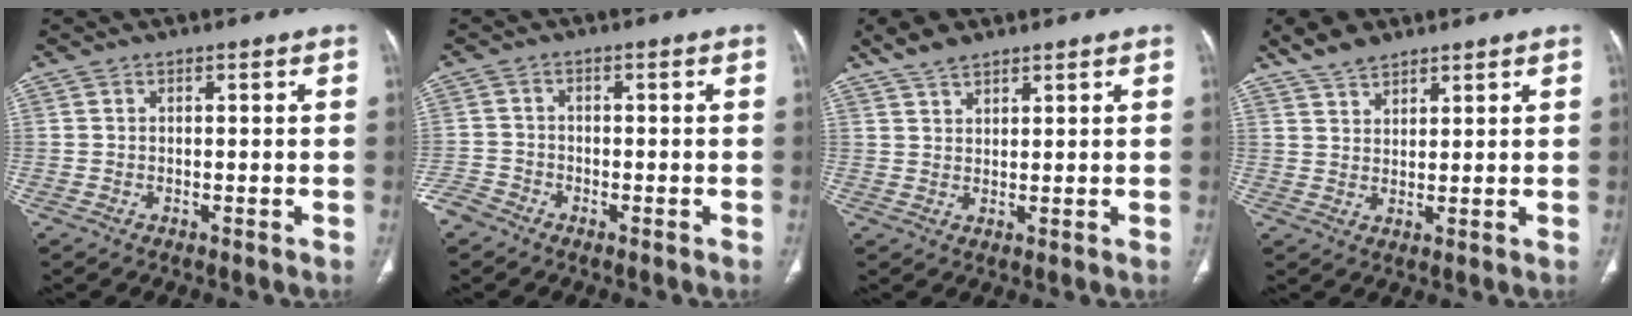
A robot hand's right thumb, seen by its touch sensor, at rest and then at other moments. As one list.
[{"total": 3.7, "force": [-2.8, 2.3, 0.7], "torque": [-0.011, 0.010, -0.062]}, {"total": 4.6, "force": [3.6, 1.9, 2.1], "torque": [-0.038, -0.009, 0.074]}, {"total": 5.5, "force": [4.4, 2.5, 2.2], "torque": [-0.033, -0.015, 0.088]}]